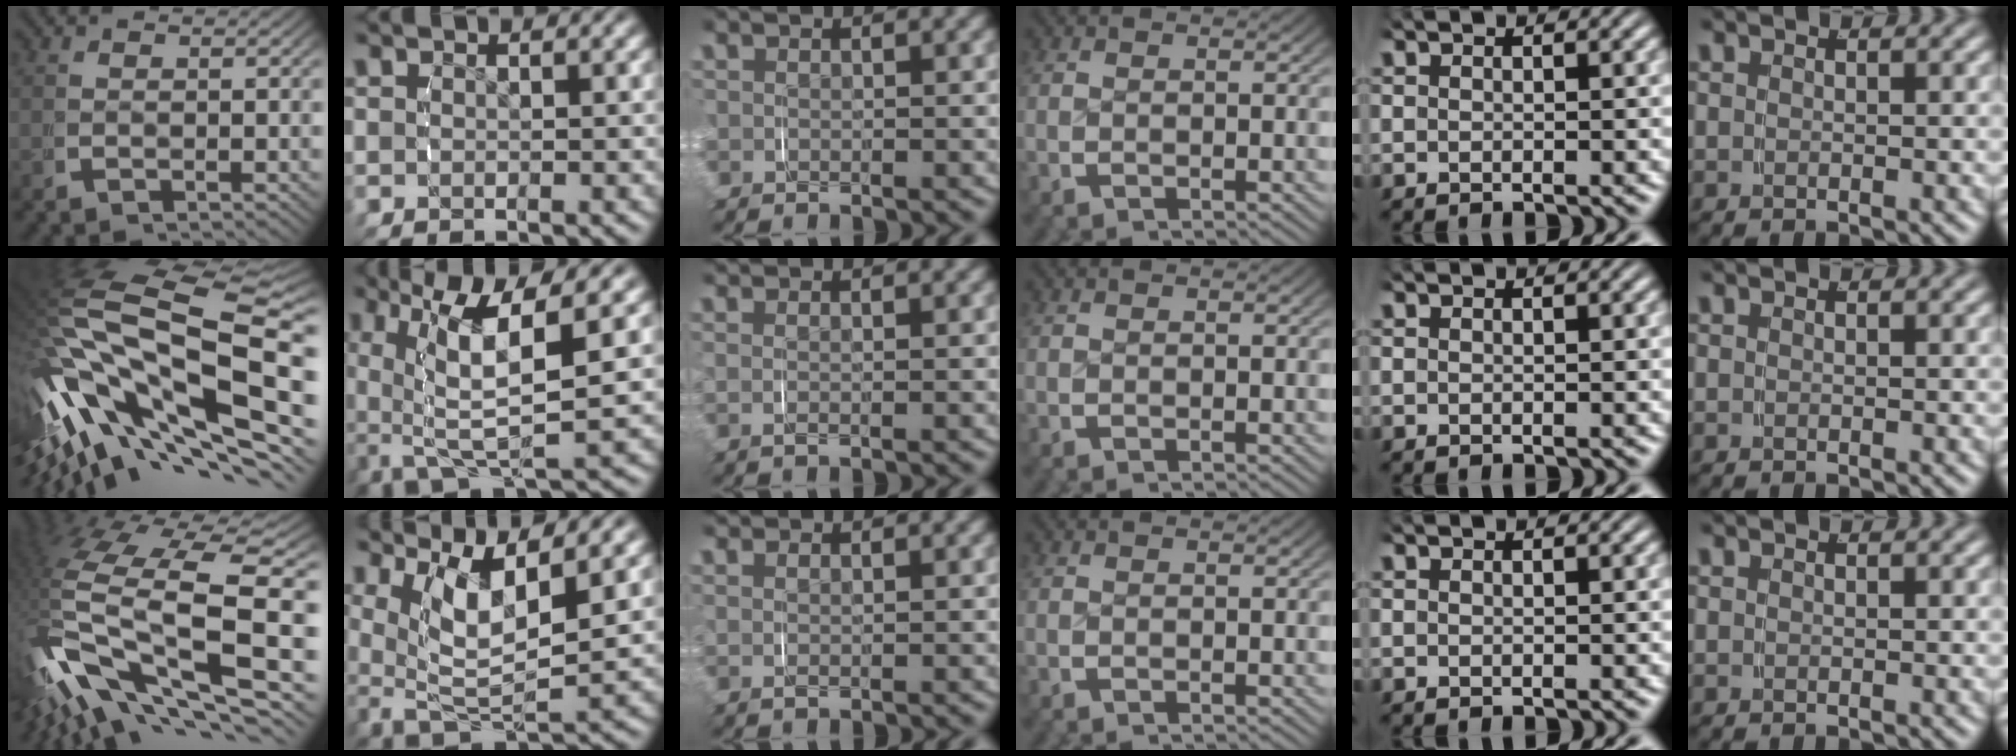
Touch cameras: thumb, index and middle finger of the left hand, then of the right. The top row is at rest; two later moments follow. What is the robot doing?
{"motion": "grasp_and_lifting", "object": "shoes"}